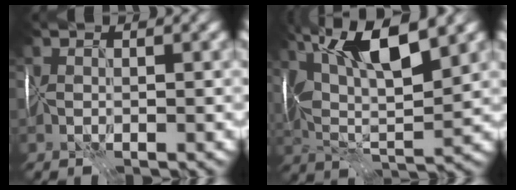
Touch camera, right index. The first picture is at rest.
{"total": 10.5, "force": [4.7, 3.4, 8.7], "torque": [-0.162, 0.013, 0.081]}